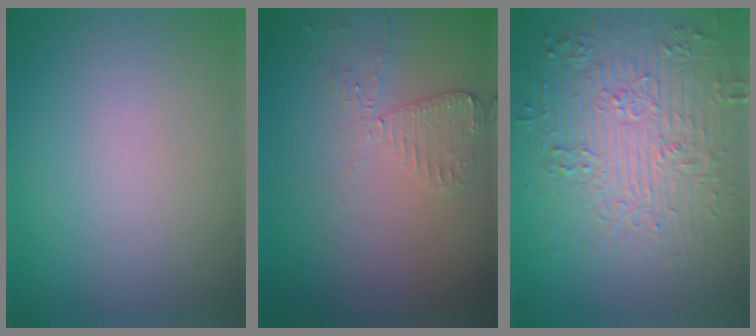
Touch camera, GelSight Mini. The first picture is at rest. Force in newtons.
{"total": 2.4, "press": 2.4, "slide": 0.2}
{"total": 7.4, "press": 5.9, "slide": 4.6}